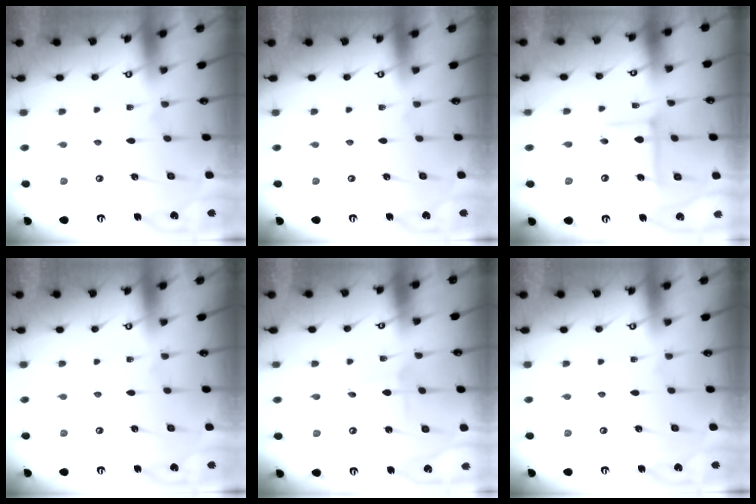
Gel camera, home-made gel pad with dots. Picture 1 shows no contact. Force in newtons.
{"total": 0.0}
{"total": 9.4, "press": 9.4, "slide": 0.7}
{"total": 0.0}
{"total": 1.5, "press": 1.5, "slide": 0.2}
{"total": 0.0}